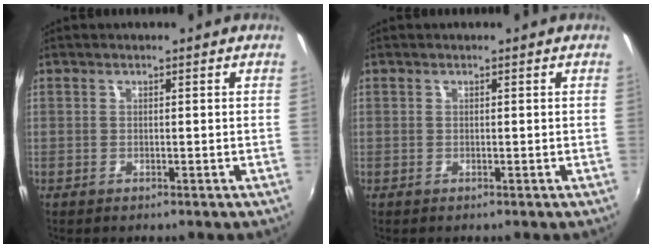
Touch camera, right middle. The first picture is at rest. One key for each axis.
{"total": 0.0}